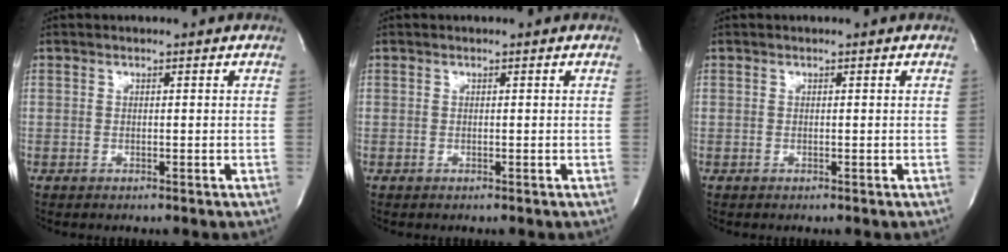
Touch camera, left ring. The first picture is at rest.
{"total": 0.0}
{"total": 0.0}